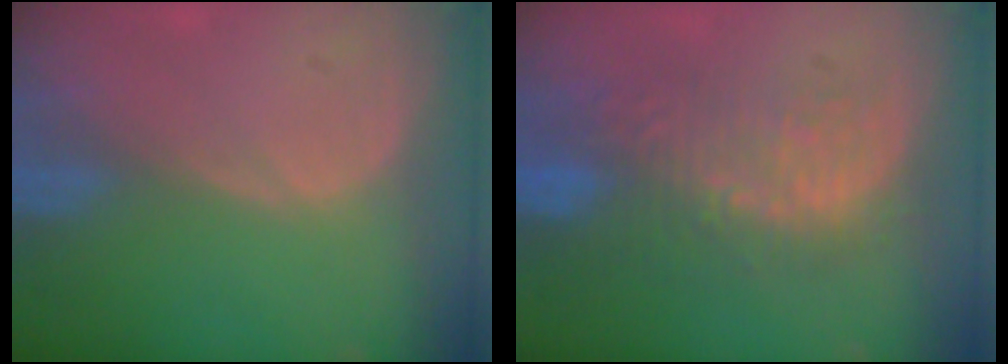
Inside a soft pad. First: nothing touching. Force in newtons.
{"total": 9.8, "press": 8.8, "slide": 4.2}